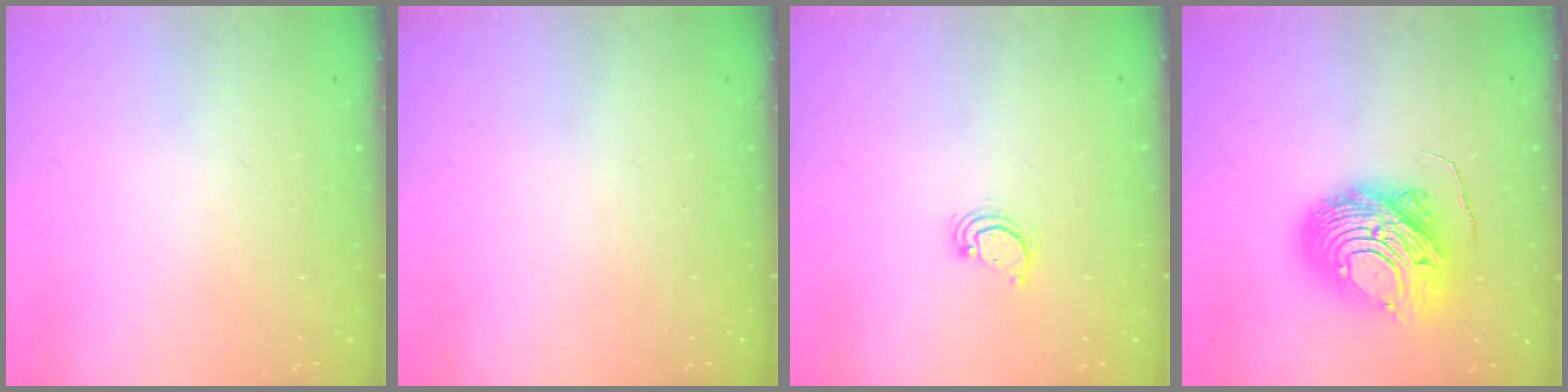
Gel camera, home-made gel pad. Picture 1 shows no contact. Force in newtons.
{"total": 0.0}
{"total": 3.0, "press": 3.0, "slide": 0.2}
{"total": 14.3, "press": 14.3, "slide": 1.4}